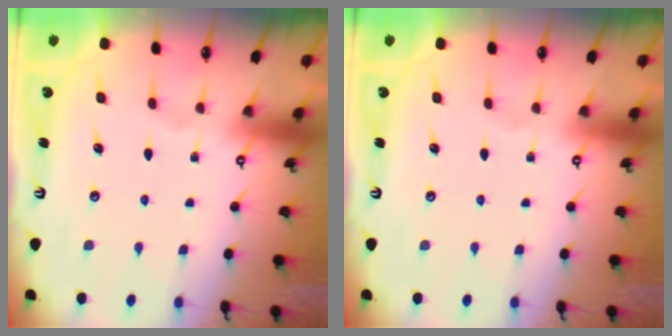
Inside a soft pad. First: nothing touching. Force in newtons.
{"total": 0.0}